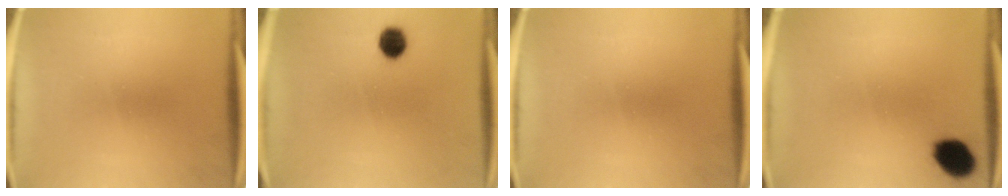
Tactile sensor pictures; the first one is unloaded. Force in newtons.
{"total": 4.8}
{"total": 0.0}
{"total": 8.3}